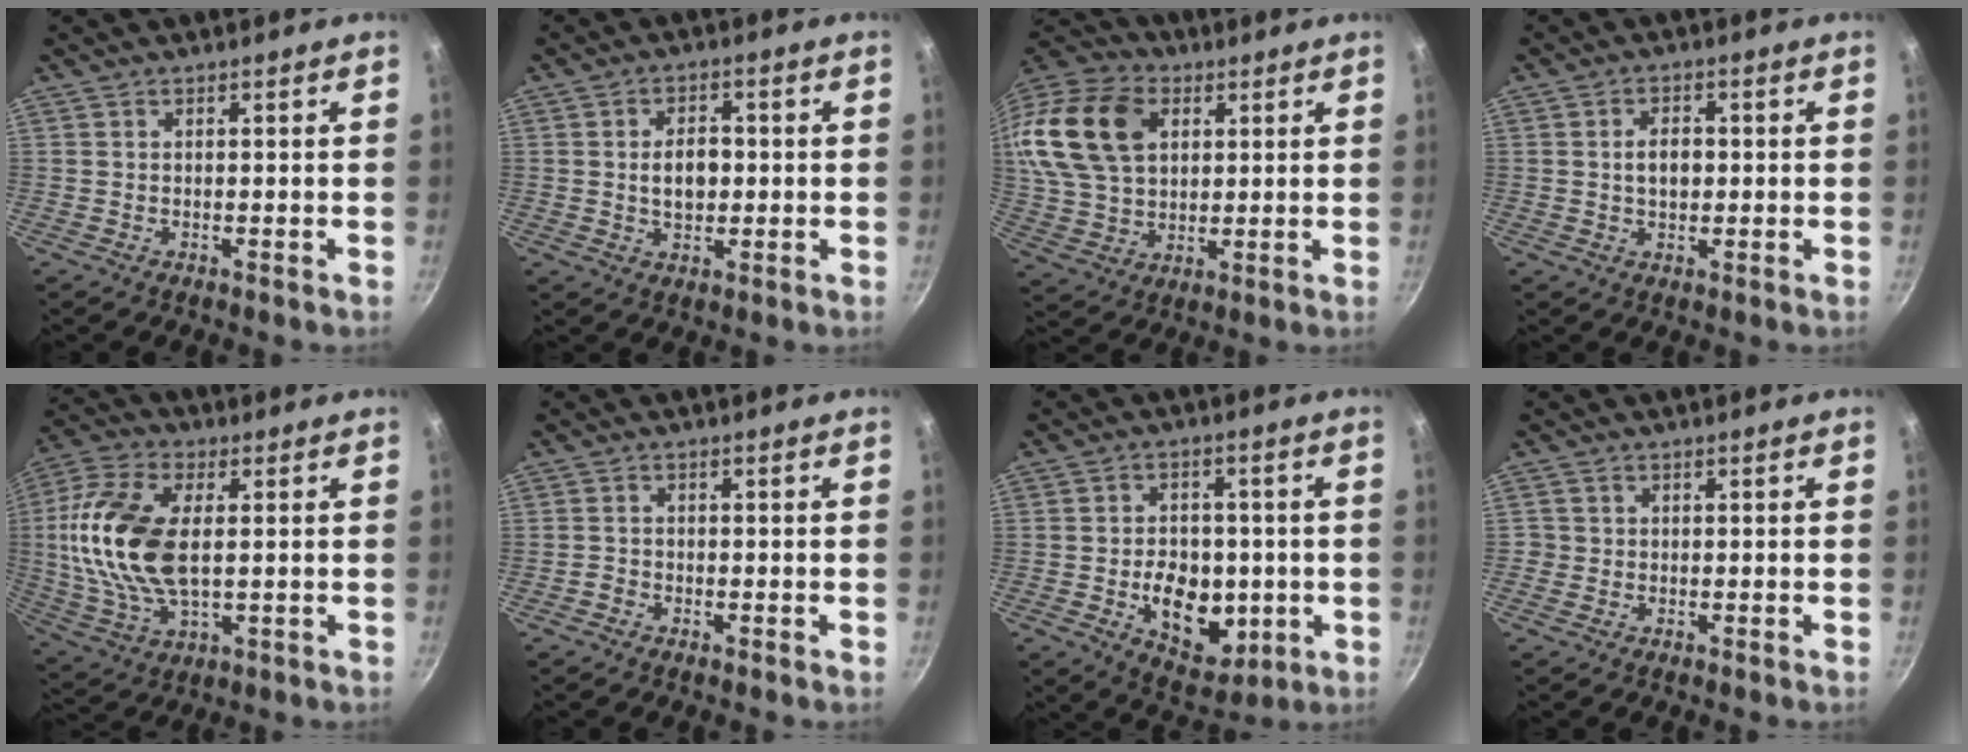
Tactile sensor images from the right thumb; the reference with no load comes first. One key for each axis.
{"total": 5.9, "fx": 0.1, "fy": 3.8, "fz": 4.5, "tx": -0.056, "ty": 0.003, "tz": 0.002}
{"total": 23.0, "fx": 6.8, "fy": 16.2, "fz": 15.0, "tx": -0.303, "ty": 0.017, "tz": 0.124}
{"total": 5.1, "fx": 0.3, "fy": 3.3, "fz": 3.9, "tx": -0.048, "ty": 0.005, "tz": 0.003}
{"total": 18.6, "fx": 1.8, "fy": 9.9, "fz": 15.6, "tx": -0.310, "ty": 0.003, "tz": 0.028}
{"total": 1.2, "fx": -0.9, "fy": 0.8, "fz": 0.2, "tx": -0.004, "ty": 0.010, "tz": -0.020}
{"total": 13.2, "fx": -2.1, "fy": 9.4, "fz": 9.1, "tx": -0.090, "ty": -0.004, "tz": -0.016}
{"total": 1.3, "fx": -0.3, "fy": 1.3, "fz": 0.2, "tx": 0.002, "ty": 0.004, "tz": -0.006}